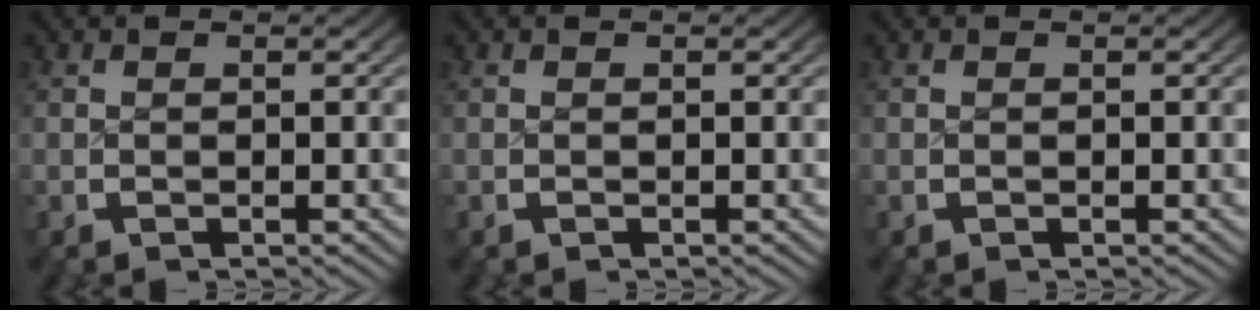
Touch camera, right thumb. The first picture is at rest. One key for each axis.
{"total": 0.0}
{"total": 0.0}